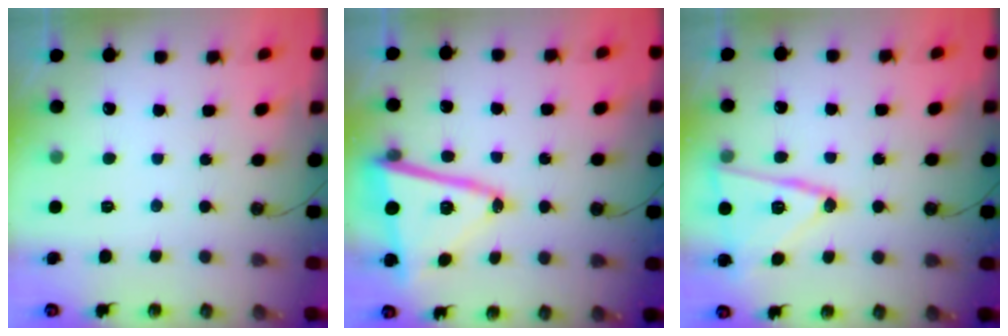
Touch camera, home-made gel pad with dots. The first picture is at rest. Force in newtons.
{"total": 16.2, "press": 16.1, "slide": 1.8}
{"total": 16.1, "press": 16.1, "slide": 0.6}